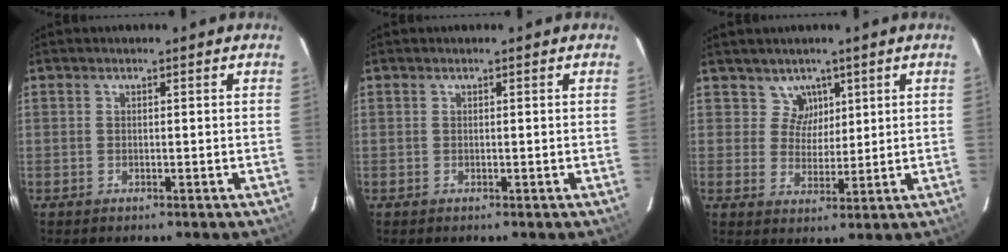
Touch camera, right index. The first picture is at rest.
{"total": 0.0}
{"total": 4.3, "force": [2.5, 3.5, -0.2], "torque": [0.013, 0.002, 0.042]}